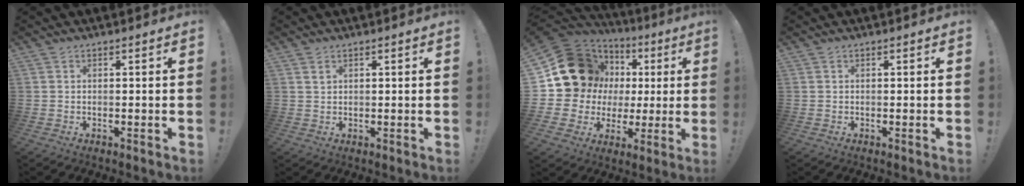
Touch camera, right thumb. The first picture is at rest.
{"total": 1.4, "force": [0.8, 0.9, 0.7], "torque": [0.001, -0.006, 0.012]}
{"total": 18.9, "force": [6.9, 15.2, 8.9], "torque": [-0.122, -0.039, 0.158]}
{"total": 0.0}